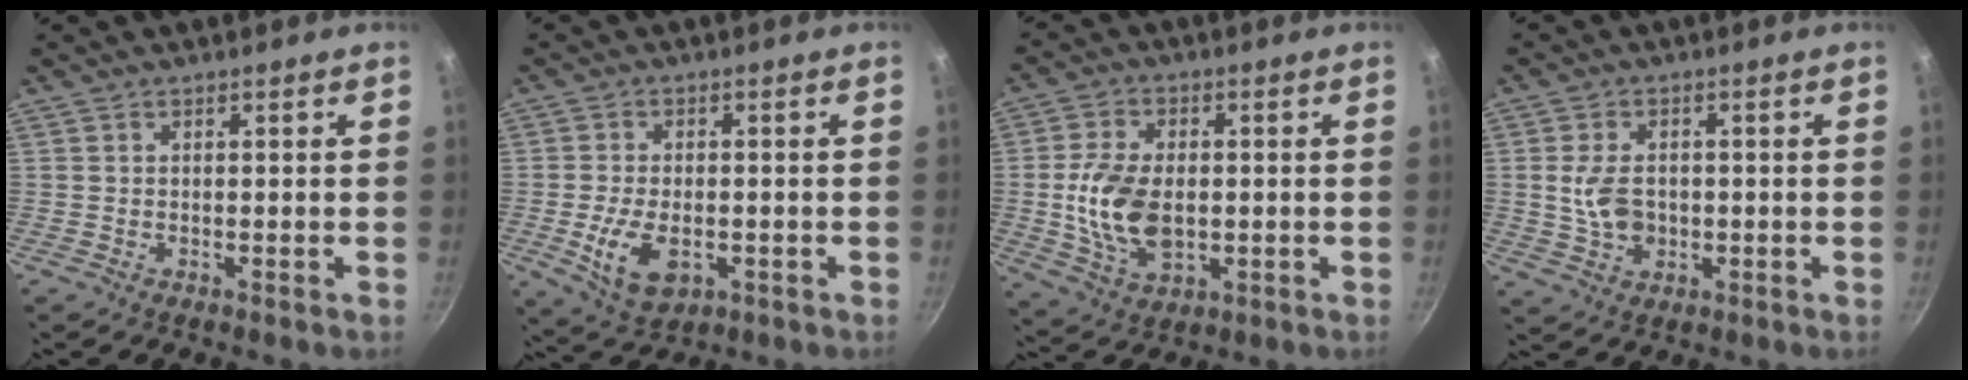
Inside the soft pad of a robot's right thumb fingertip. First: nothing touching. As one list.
[{"total": 9.9, "force": [-2.5, 5.8, 7.6], "torque": [-0.136, 0.000, -0.034]}, {"total": 12.4, "force": [-0.6, 7.7, 9.7], "torque": [-0.171, -0.002, -0.008]}, {"total": 6.5, "force": [-0.1, 4.6, 4.6], "torque": [-0.077, 0.001, 0.000]}]